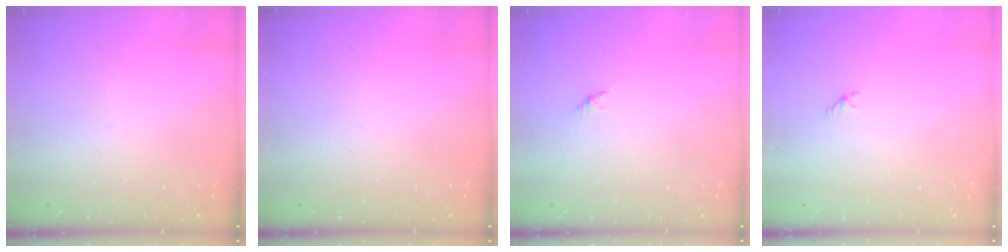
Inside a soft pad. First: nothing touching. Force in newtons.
{"total": 0.0}
{"total": 2.7, "press": 2.6, "slide": 0.7}
{"total": 0.5, "press": 0.3, "slide": 0.4}